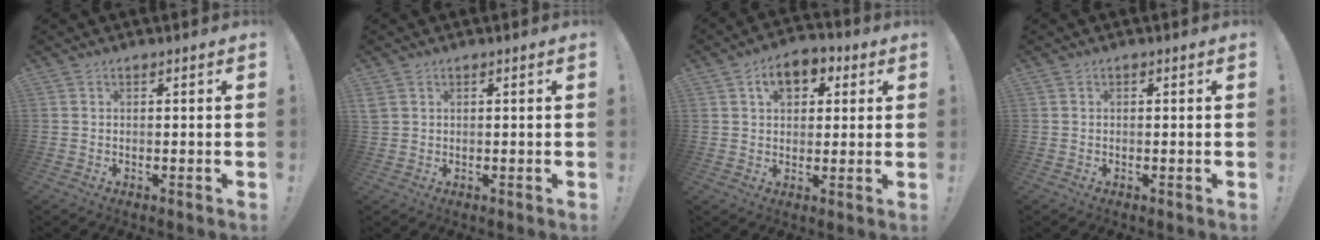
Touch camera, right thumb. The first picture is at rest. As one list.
[{"total": 1.6, "force": [0.8, 1.2, 0.8], "torque": [-0.019, 0.005, 0.016]}, {"total": 8.4, "force": [3.5, 5.8, 5.1], "torque": [-0.064, -0.002, 0.062]}, {"total": 0.0}]